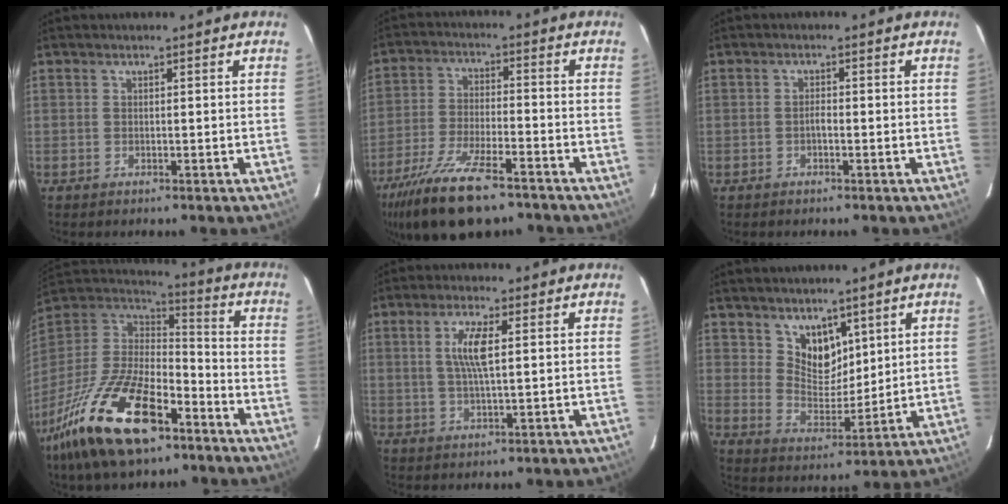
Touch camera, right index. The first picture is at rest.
{"total": 17.0, "force": [-12.5, 5.0, 10.4], "torque": [-0.220, -0.043, -0.220]}
{"total": 1.1, "force": [-0.6, 0.4, 0.8], "torque": [-0.015, 0.006, -0.012]}
{"total": 25.3, "force": [-15.2, 10.7, 17.2], "torque": [-0.353, -0.033, -0.268]}
{"total": 5.6, "force": [1.2, 0.9, 5.4], "torque": [-0.103, 0.001, 0.022]}
{"total": 7.5, "force": [4.8, 4.9, 2.9], "torque": [-0.041, 0.000, 0.096]}